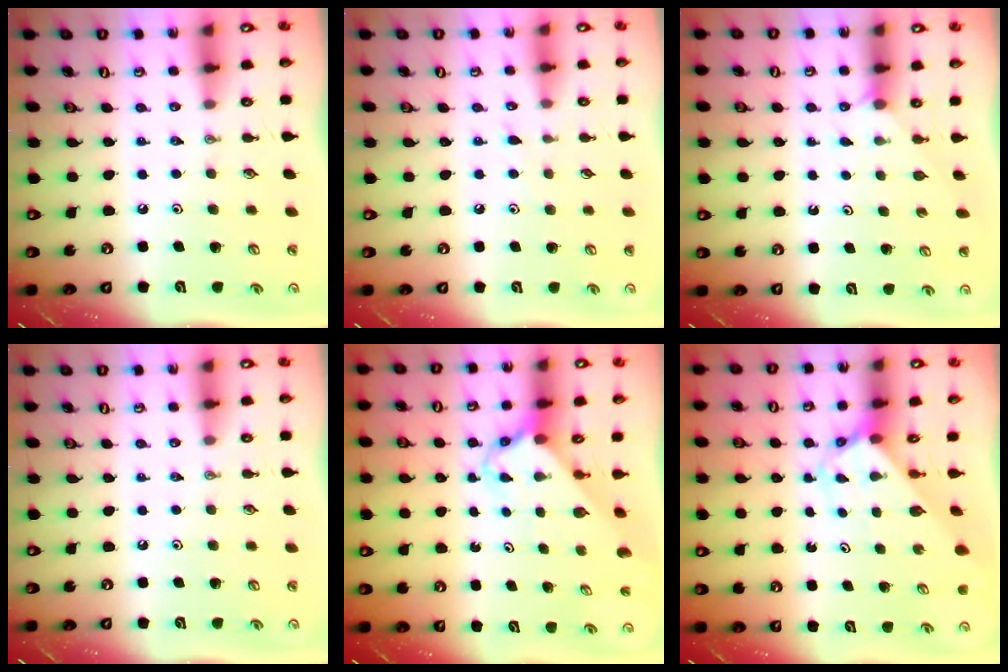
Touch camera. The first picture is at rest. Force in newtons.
{"total": 6.0, "press": 6.0, "slide": 0.4}
{"total": 3.9, "press": 3.9, "slide": 0.3}
{"total": 0.0}
{"total": 2.6, "press": 2.6, "slide": 0.2}
{"total": 2.6, "press": 2.6, "slide": 0.2}